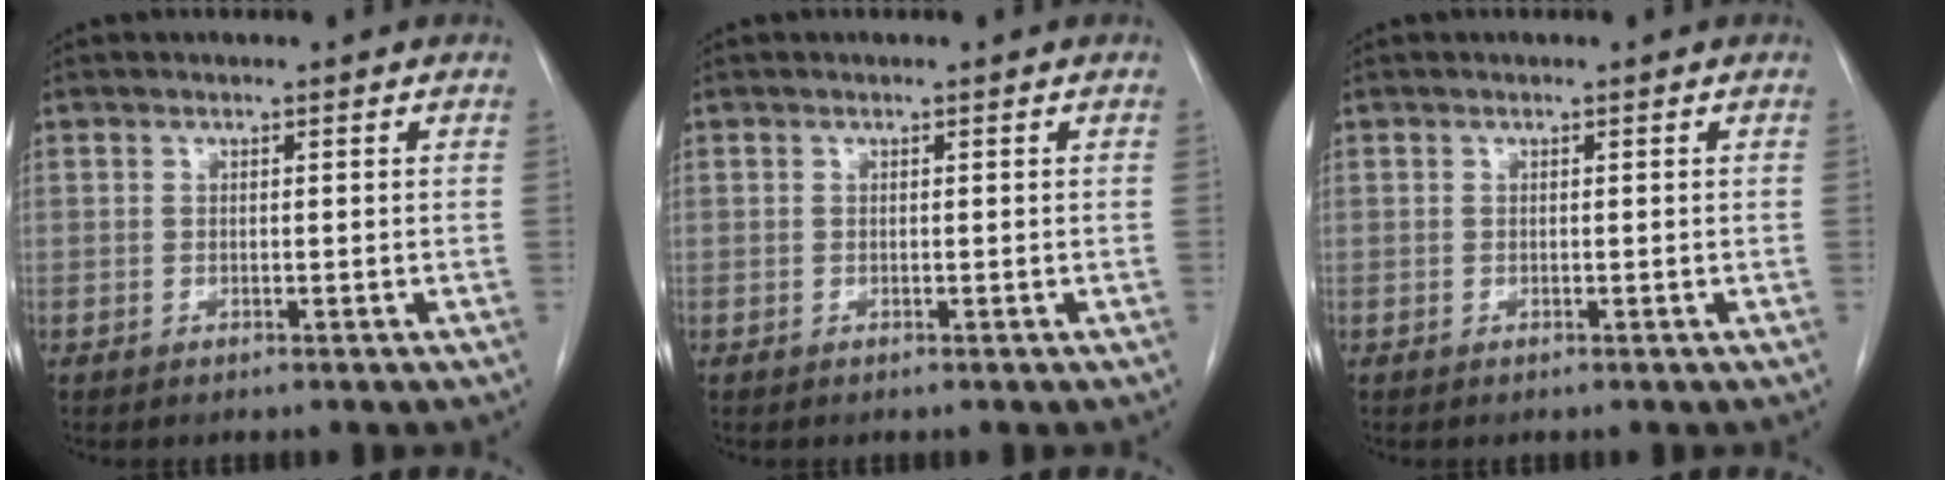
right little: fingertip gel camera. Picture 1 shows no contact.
{"total": 0.0}
{"total": 0.0}